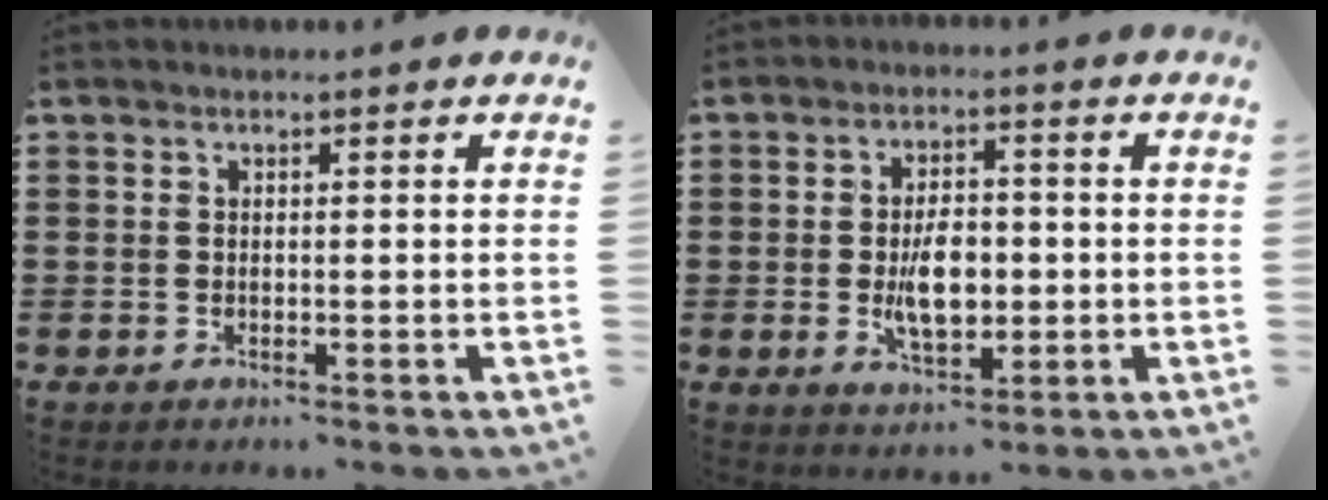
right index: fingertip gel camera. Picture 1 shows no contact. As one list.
[{"total": 6.9, "force": [-0.8, 3.7, 5.8], "torque": [-0.095, -0.001, -0.018]}]